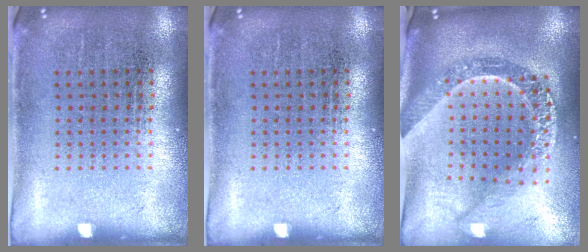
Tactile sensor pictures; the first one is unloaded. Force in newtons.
{"total": 0.0}
{"total": 2.8, "press": 2.2, "slide": 1.7}